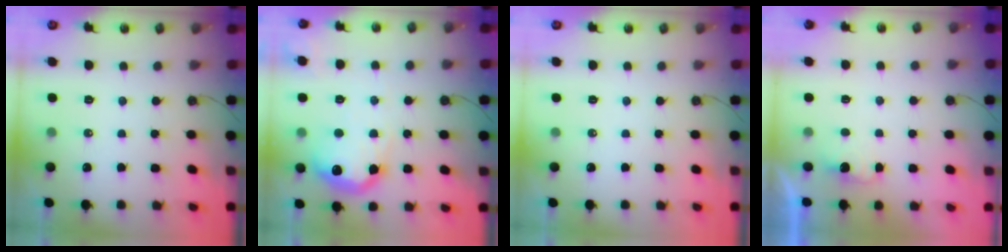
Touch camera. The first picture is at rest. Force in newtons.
{"total": 18.2, "press": 18.1, "slide": 1.5}
{"total": 0.0}
{"total": 1.8, "press": 1.6, "slide": 0.9}